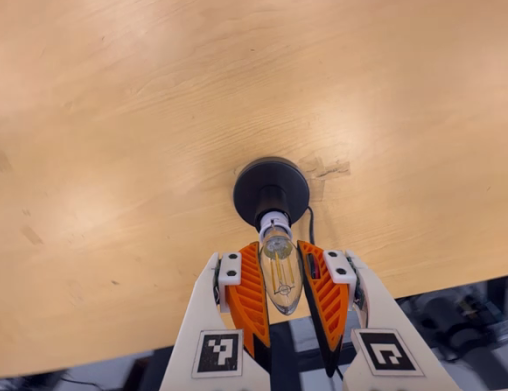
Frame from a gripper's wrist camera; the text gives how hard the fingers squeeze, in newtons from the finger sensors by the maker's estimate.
{"total": 12.0, "left": 11.2, "right": 12.7}